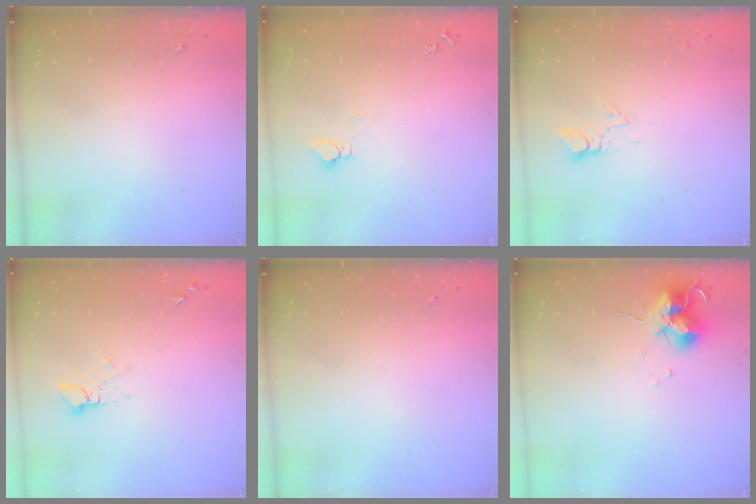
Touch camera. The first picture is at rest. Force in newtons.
{"total": 2.7, "press": 2.7, "slide": 0.2}
{"total": 4.5, "press": 4.5, "slide": 0.5}
{"total": 5.9, "press": 5.9, "slide": 0.6}
{"total": 0.0}
{"total": 12.2, "press": 12.1, "slide": 1.3}